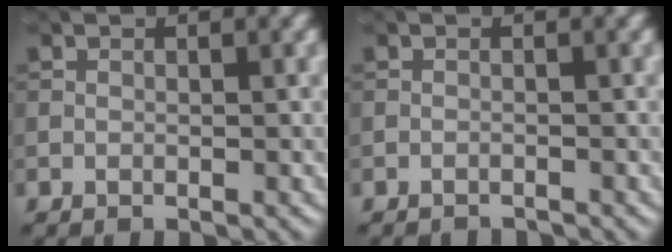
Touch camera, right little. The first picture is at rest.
{"total": 1.5, "force": [-1.5, 0.1, 0.1], "torque": [0.006, -0.006, -0.024]}